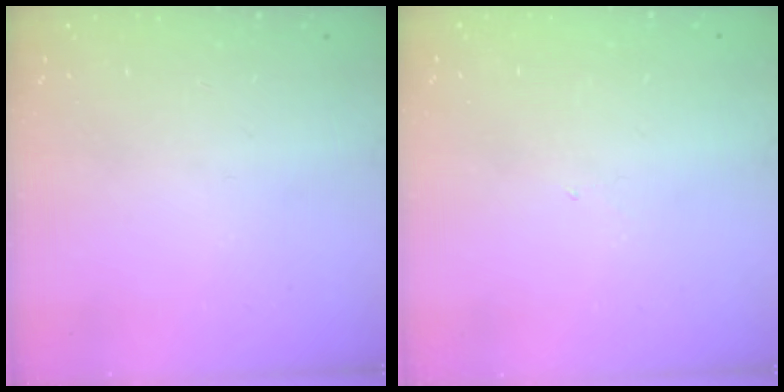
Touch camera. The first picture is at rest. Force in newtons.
{"total": 2.8, "press": 2.8, "slide": 0.5}